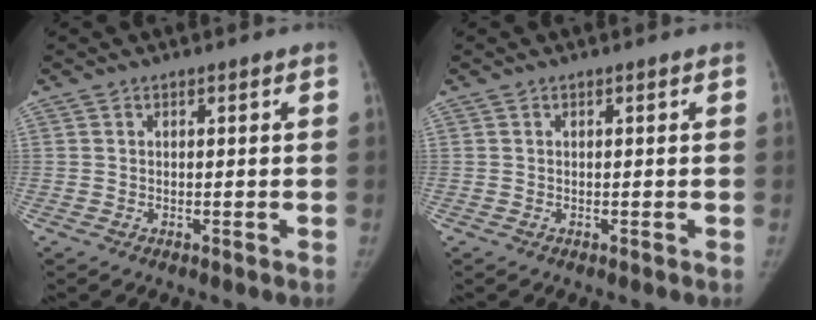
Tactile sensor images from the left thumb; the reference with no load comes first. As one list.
[{"total": 0.0}]